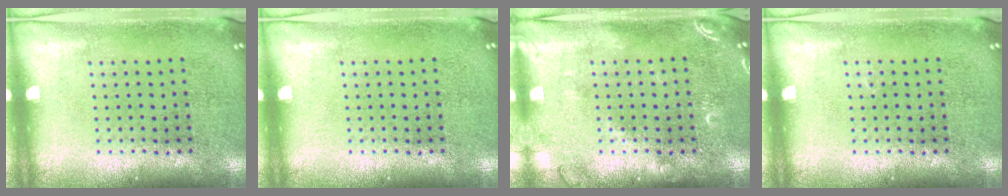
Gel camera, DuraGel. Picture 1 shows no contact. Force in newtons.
{"total": 0.0}
{"total": 2.0, "press": 2.0, "slide": 0.3}
{"total": 0.0}